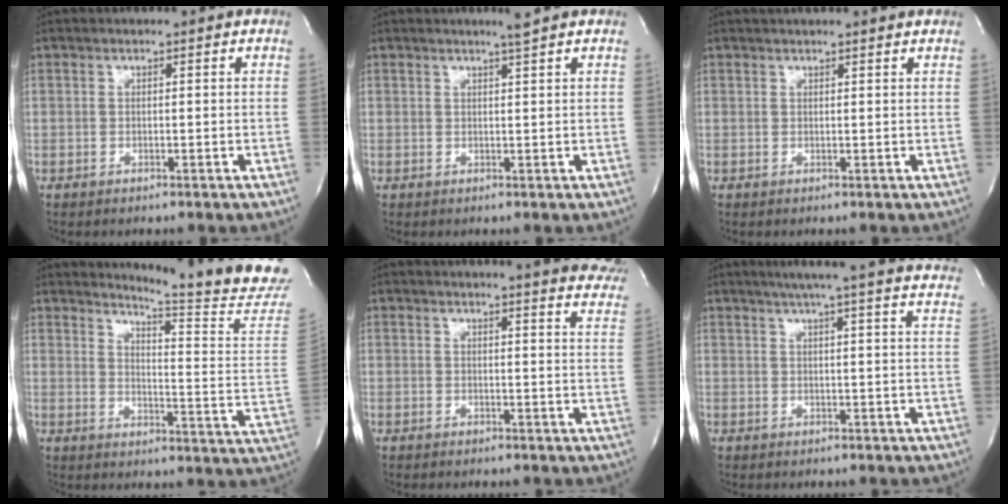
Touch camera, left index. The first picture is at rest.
{"total": 1.6, "force": [1.3, -0.7, 0.7], "torque": [-0.022, -0.011, 0.025]}
{"total": 6.0, "force": [5.5, 0.4, 2.5], "torque": [-0.037, 0.029, 0.065]}
{"total": 18.1, "force": [17.1, -2.2, 5.5], "torque": [-0.093, -0.143, 0.197]}
{"total": 18.9, "force": [17.5, 2.2, 7.0], "torque": [-0.087, -0.064, 0.180]}
{"total": 23.2, "force": [20.6, 0.2, 10.7], "torque": [-0.163, -0.020, 0.245]}